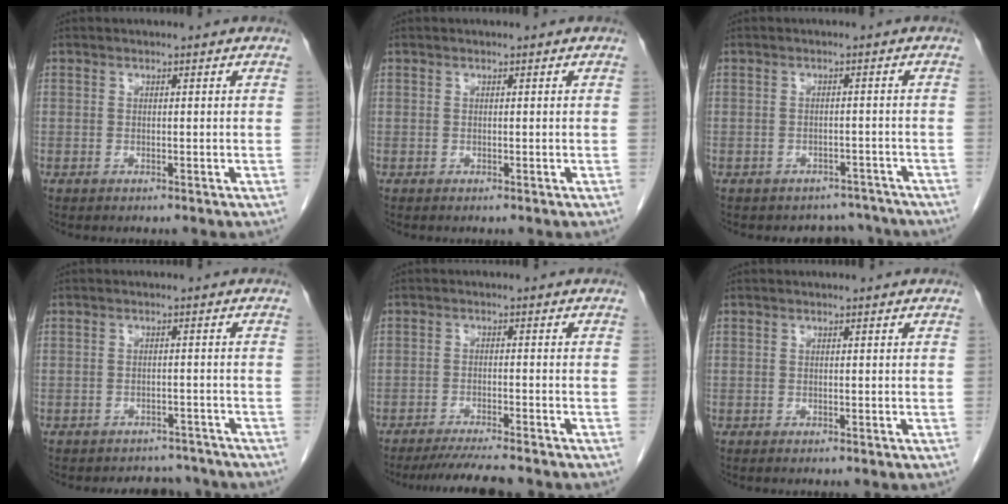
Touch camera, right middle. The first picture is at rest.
{"total": 0.0}
{"total": 5.3, "force": [-4.7, 2.5, -0.4], "torque": [0.015, 0.015, -0.054]}
{"total": 6.6, "force": [-6.1, 2.4, 0.2], "torque": [0.002, 0.008, -0.071]}
{"total": 7.6, "force": [-6.8, 0.0, 3.3], "torque": [-0.045, -0.021, -0.108]}
{"total": 0.0}